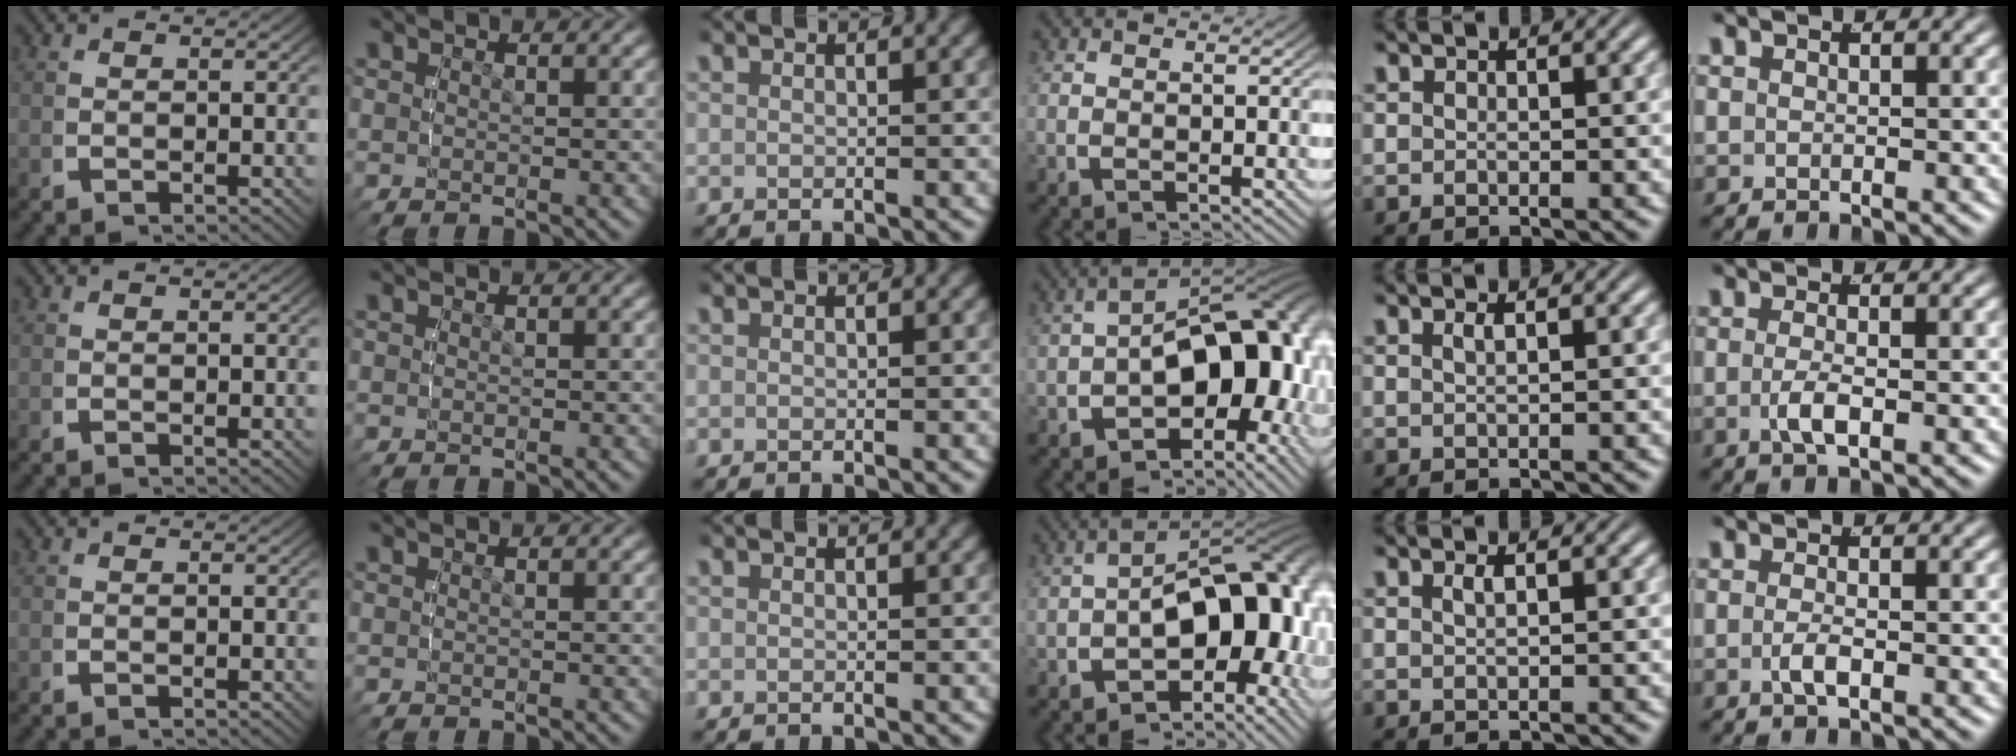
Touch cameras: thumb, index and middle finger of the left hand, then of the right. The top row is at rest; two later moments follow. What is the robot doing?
{"motion": "lift_and_place", "object": "glue stick"}